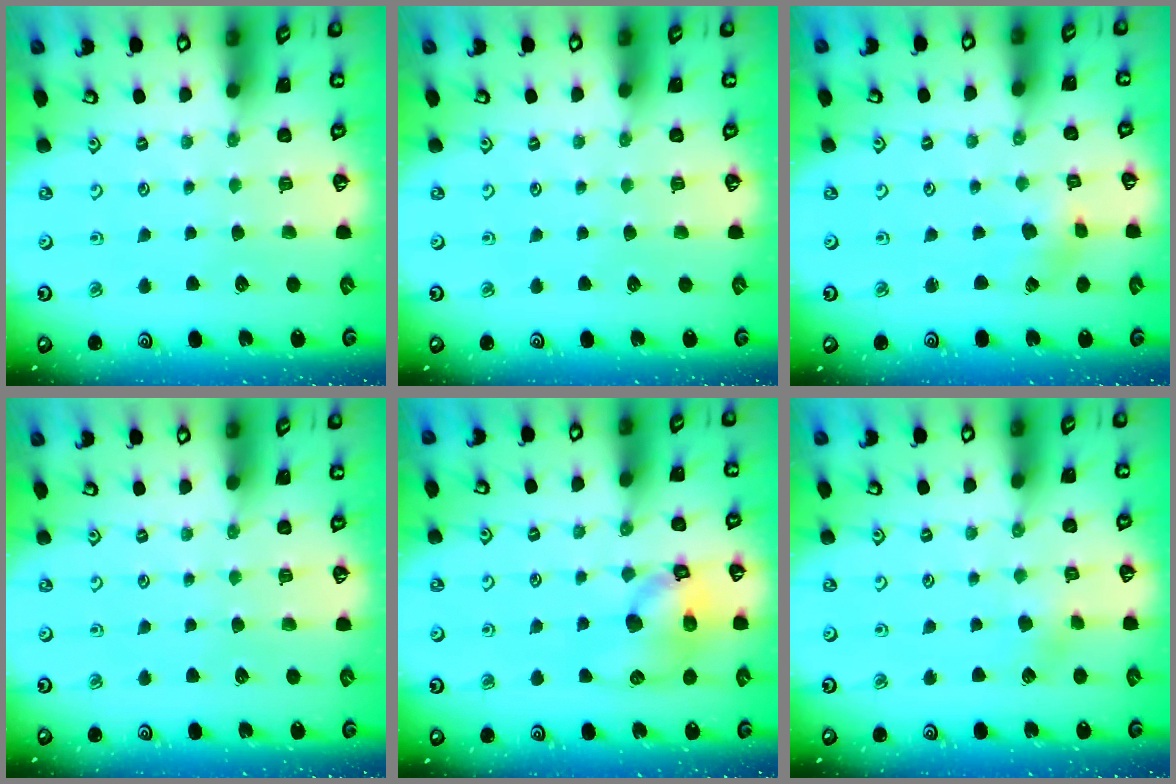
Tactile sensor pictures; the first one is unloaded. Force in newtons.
{"total": 0.0}
{"total": 0.9, "press": 0.8, "slide": 0.2}
{"total": 0.0}
{"total": 11.6, "press": 11.5, "slide": 1.5}
{"total": 3.0, "press": 3.0, "slide": 0.3}